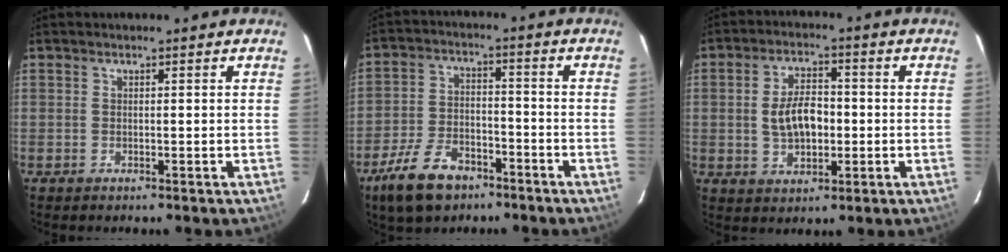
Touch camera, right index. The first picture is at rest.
{"total": 11.7, "force": [-7.8, 6.2, 6.2], "torque": [-0.146, 0.004, -0.136]}
{"total": 8.1, "force": [-0.6, 4.6, 6.6], "torque": [-0.124, 0.011, -0.002]}